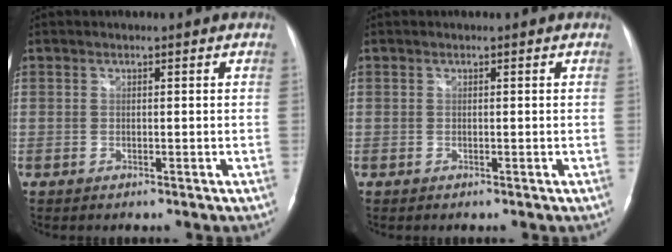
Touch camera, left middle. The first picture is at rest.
{"total": 0.0}